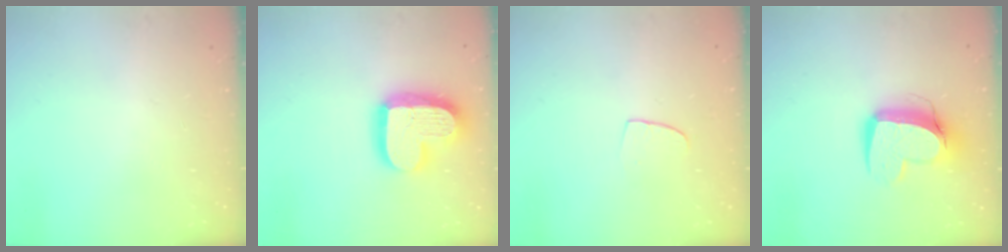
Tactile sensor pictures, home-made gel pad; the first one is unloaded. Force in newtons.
{"total": 18.7, "press": 18.6, "slide": 1.5}
{"total": 5.8, "press": 5.8, "slide": 0.4}
{"total": 12.4, "press": 12.3, "slide": 1.5}